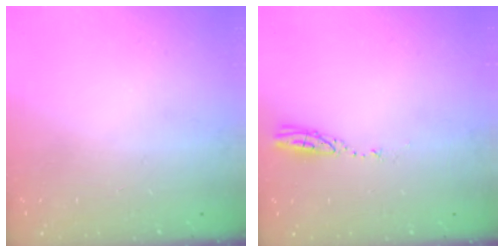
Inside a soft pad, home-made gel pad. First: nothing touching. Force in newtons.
{"total": 3.6, "press": 3.6, "slide": 0.2}